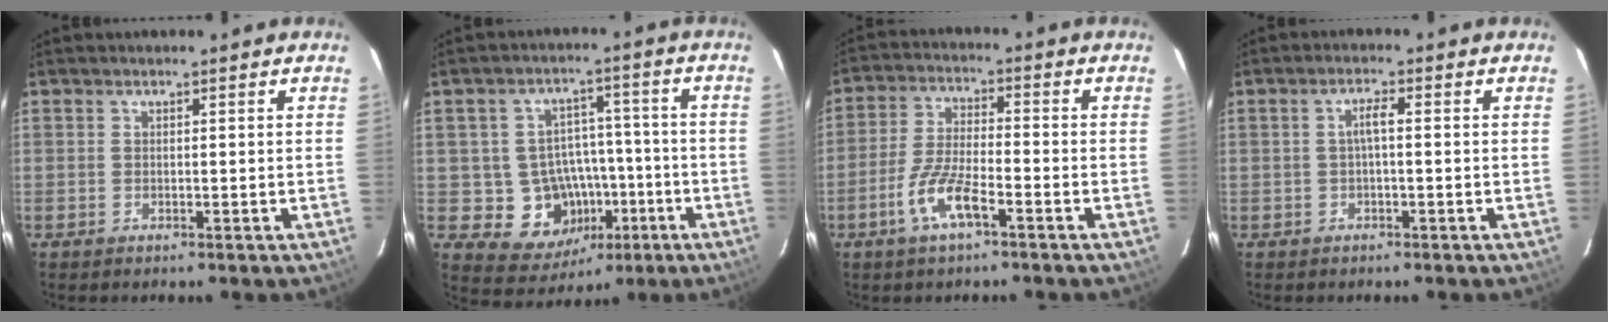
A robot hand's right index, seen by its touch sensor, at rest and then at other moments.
{"total": 11.5, "force": [-3.5, 10.1, 4.2], "torque": [-0.086, 0.030, -0.026]}
{"total": 8.0, "force": [-4.4, 1.7, 6.4], "torque": [-0.139, -0.002, -0.088]}
{"total": 2.1, "force": [-0.2, 0.3, 2.1], "torque": [-0.041, 0.007, -0.004]}